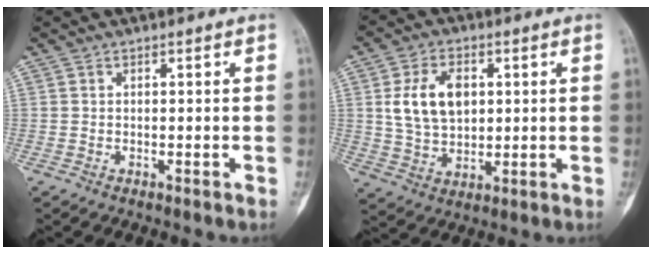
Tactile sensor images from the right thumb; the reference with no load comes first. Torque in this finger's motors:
{"motor_torque": [0.19, 0.07, 0.69, 0.00, 0.05]}